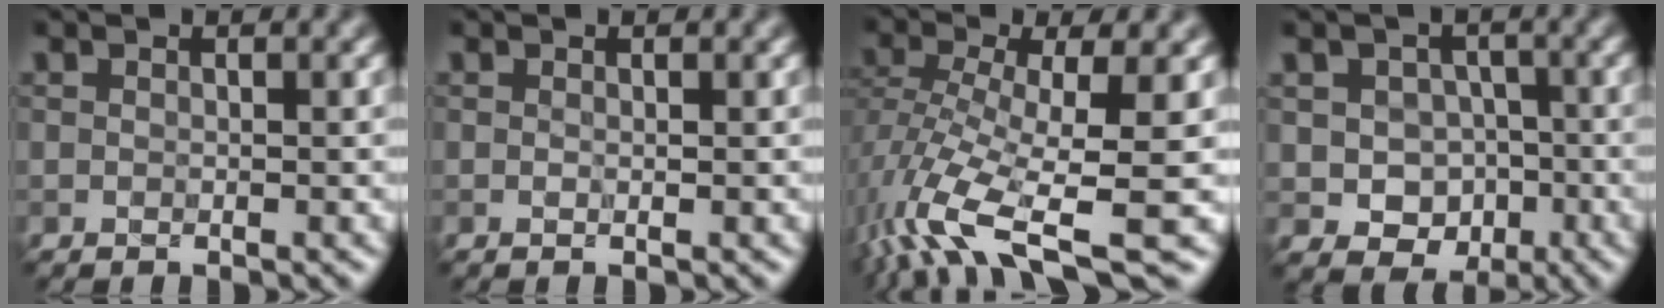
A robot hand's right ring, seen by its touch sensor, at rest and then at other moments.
{"total": 0.0}
{"total": 10.2, "force": [-4.3, 3.1, 8.8], "torque": [-0.182, -0.009, -0.083]}
{"total": 5.3, "force": [-0.9, 4.8, 2.2], "torque": [-0.013, 0.003, -0.032]}